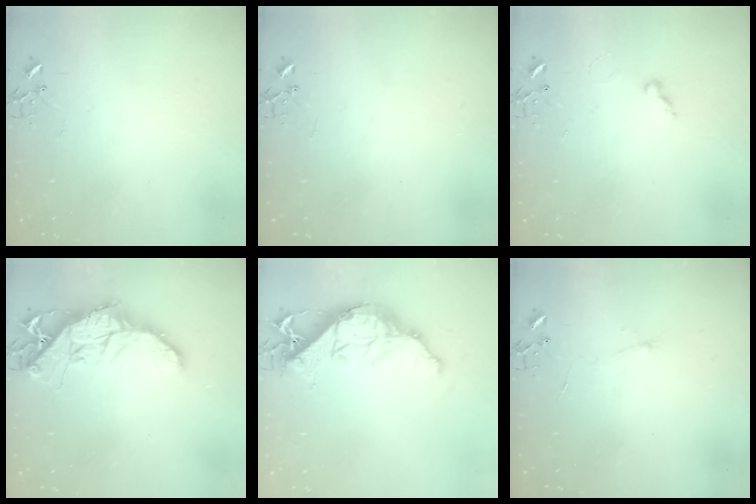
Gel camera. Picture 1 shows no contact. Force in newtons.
{"total": 0.0}
{"total": 5.0, "press": 5.0, "slide": 0.5}
{"total": 16.1, "press": 16.1, "slide": 1.6}
{"total": 15.3, "press": 15.3, "slide": 1.0}
{"total": 4.1, "press": 4.0, "slide": 0.6}